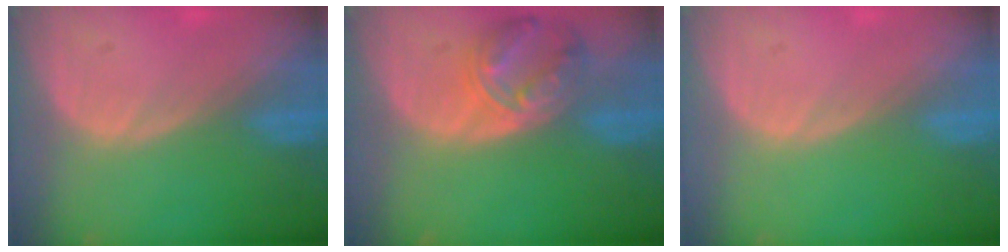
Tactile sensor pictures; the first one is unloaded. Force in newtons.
{"total": 8.1, "press": 7.0, "slide": 4.0}
{"total": 0.0}